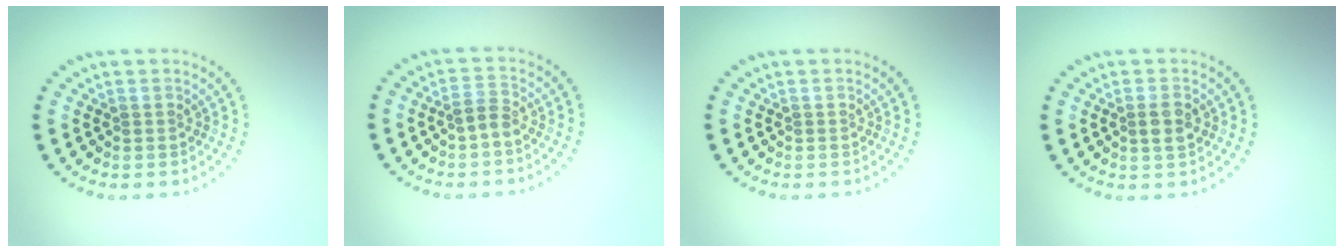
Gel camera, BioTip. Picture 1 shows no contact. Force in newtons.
{"total": 1.2, "press": 1.0, "slide": 0.6}
{"total": 0.0}
{"total": 1.8, "press": 1.7, "slide": 0.6}